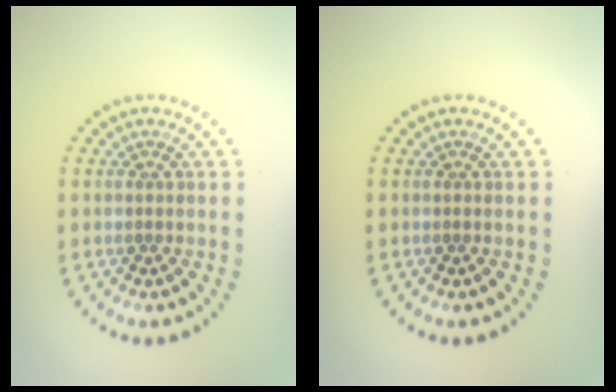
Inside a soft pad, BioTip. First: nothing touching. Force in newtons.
{"total": 0.0}